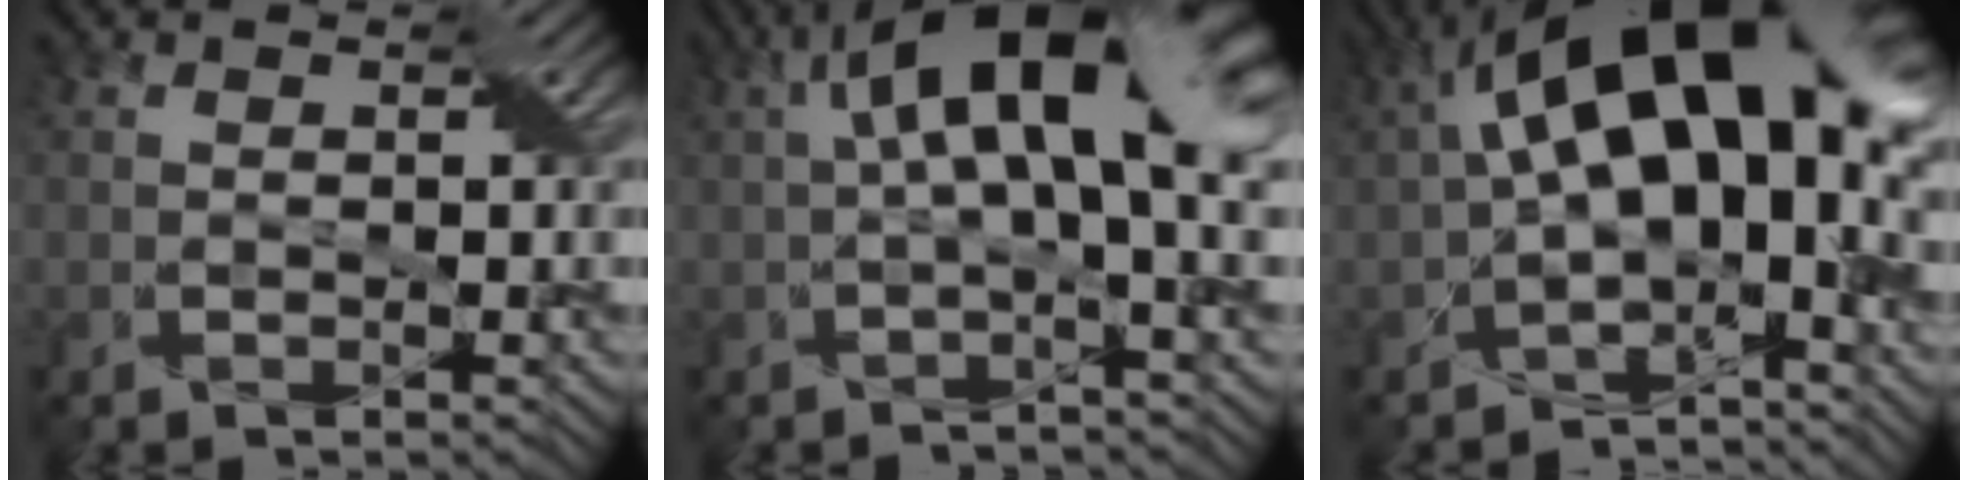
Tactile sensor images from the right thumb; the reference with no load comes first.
{"total": 13.4, "force": [3.2, 4.0, 12.3], "torque": [-0.219, 0.017, 0.051]}
{"total": 18.1, "force": [2.7, 8.6, 15.7], "torque": [-0.222, 0.017, 0.045]}